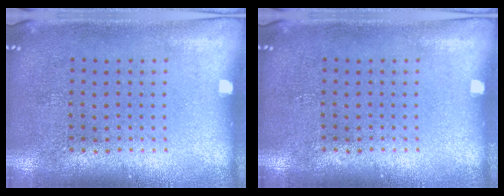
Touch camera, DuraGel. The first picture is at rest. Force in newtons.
{"total": 0.0}